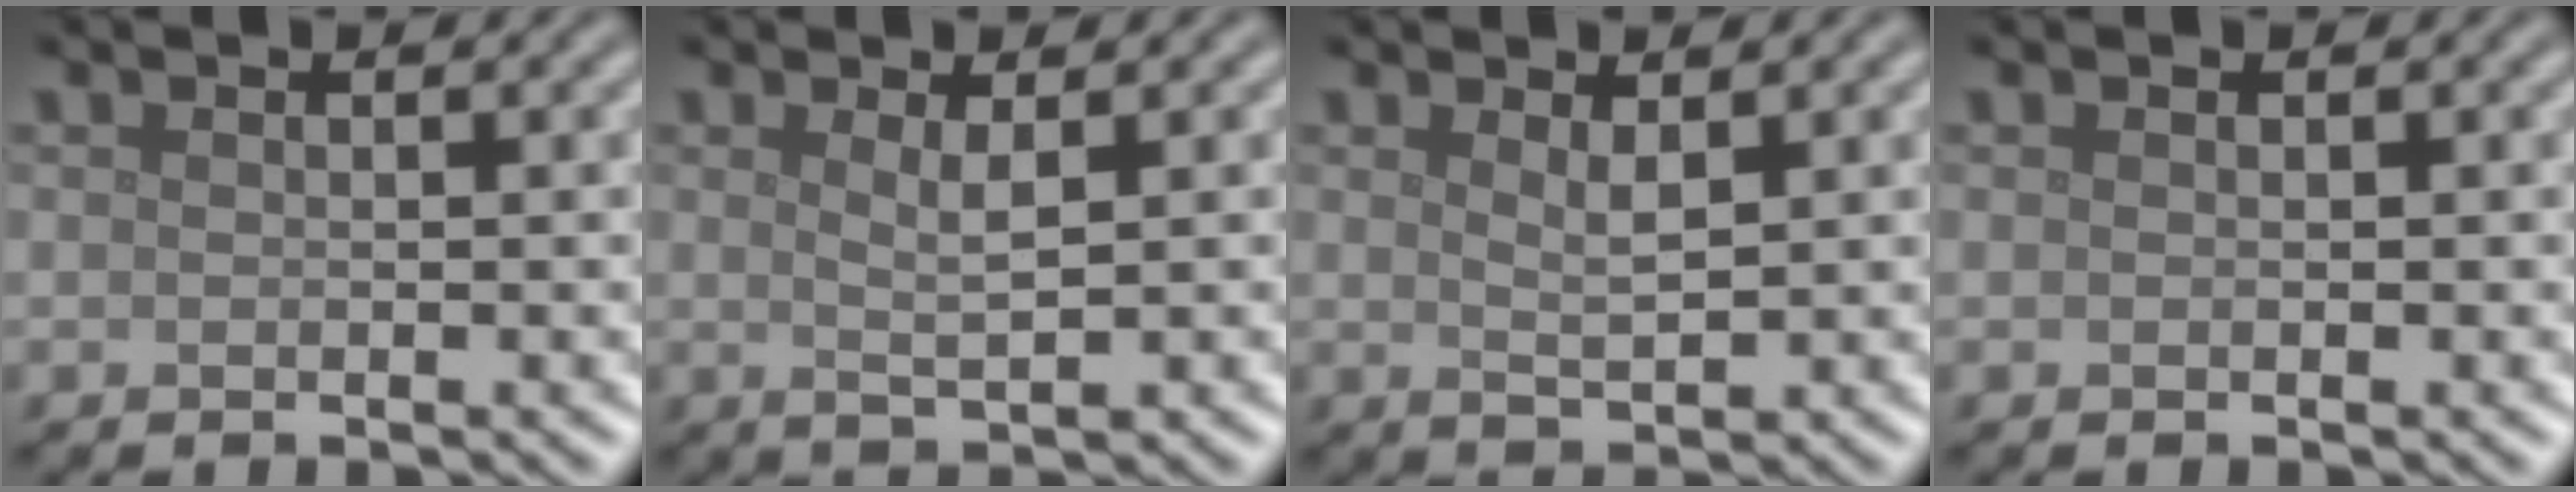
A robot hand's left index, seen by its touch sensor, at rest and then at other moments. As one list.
[{"total": 1.8, "force": [0.6, 0.4, 1.7], "torque": [-0.029, -0.006, 0.010]}, {"total": 1.5, "force": [0.9, 0.4, 1.2], "torque": [-0.023, -0.006, 0.019]}, {"total": 0.0}]